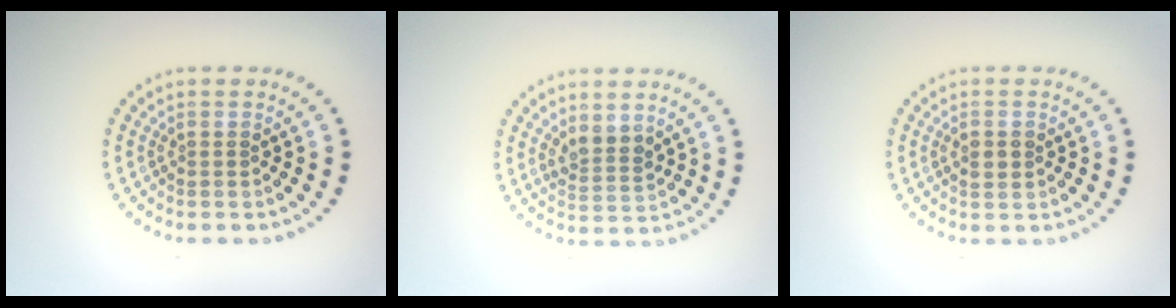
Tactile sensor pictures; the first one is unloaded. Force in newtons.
{"total": 2.3, "press": 1.9, "slide": 1.3}
{"total": 1.2, "press": 1.2, "slide": 0.2}